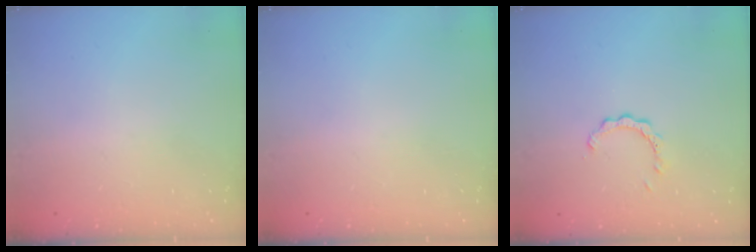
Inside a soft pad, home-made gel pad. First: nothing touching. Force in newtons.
{"total": 0.0}
{"total": 2.1, "press": 2.1, "slide": 0.1}